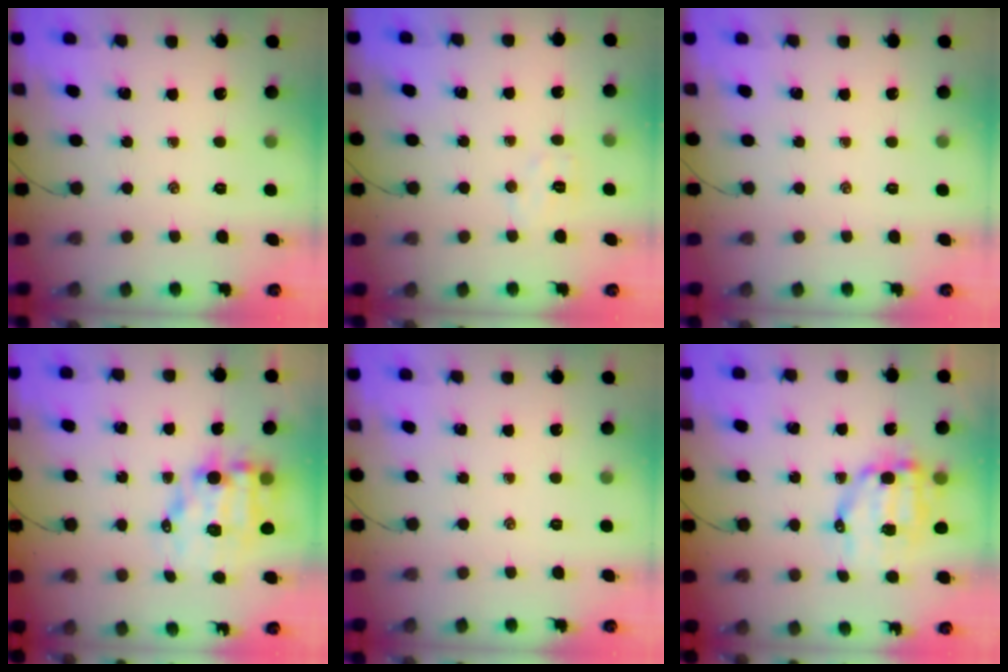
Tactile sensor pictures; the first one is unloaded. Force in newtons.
{"total": 4.9, "press": 4.8, "slide": 1.1}
{"total": 0.0}
{"total": 9.5, "press": 9.2, "slide": 2.6}
{"total": 0.0}
{"total": 9.6, "press": 9.3, "slide": 2.0}